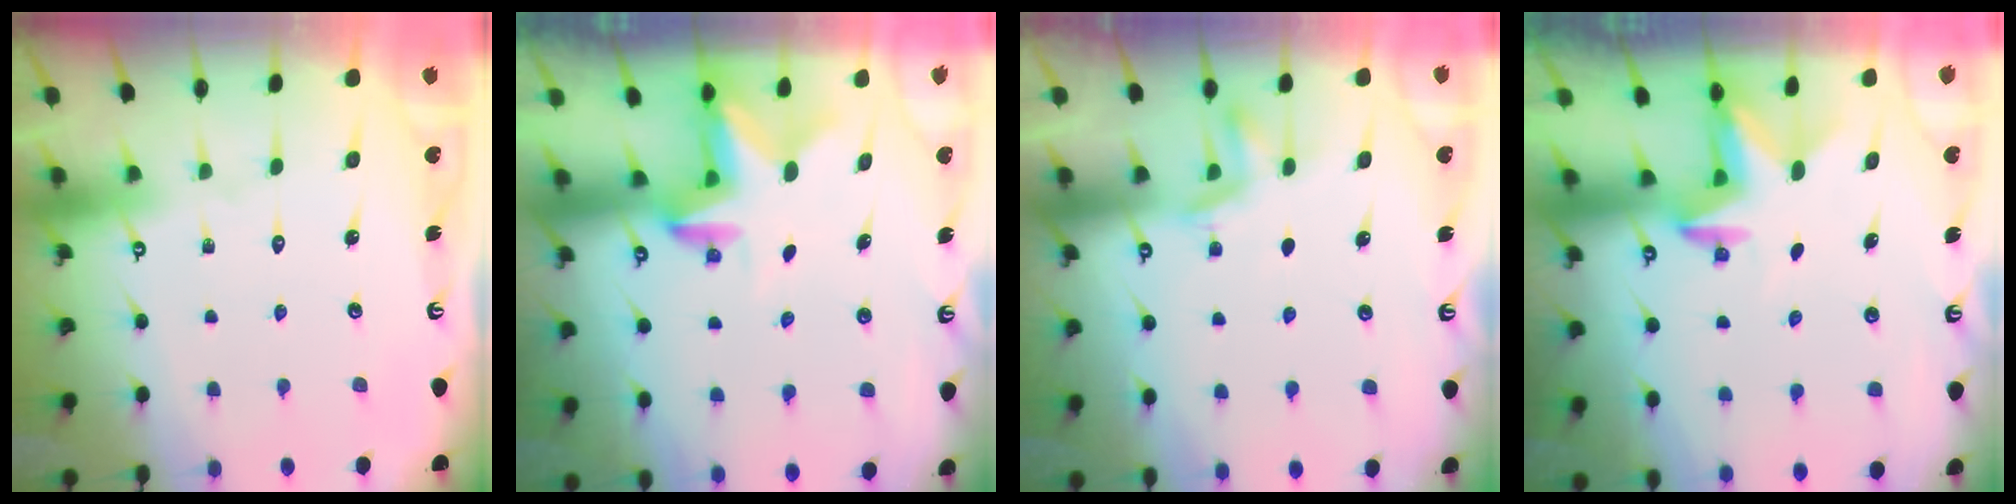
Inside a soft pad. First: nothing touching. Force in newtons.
{"total": 2.5, "press": 2.4, "slide": 0.4}
{"total": 4.5, "press": 4.3, "slide": 1.2}
{"total": 2.5, "press": 2.4, "slide": 0.5}